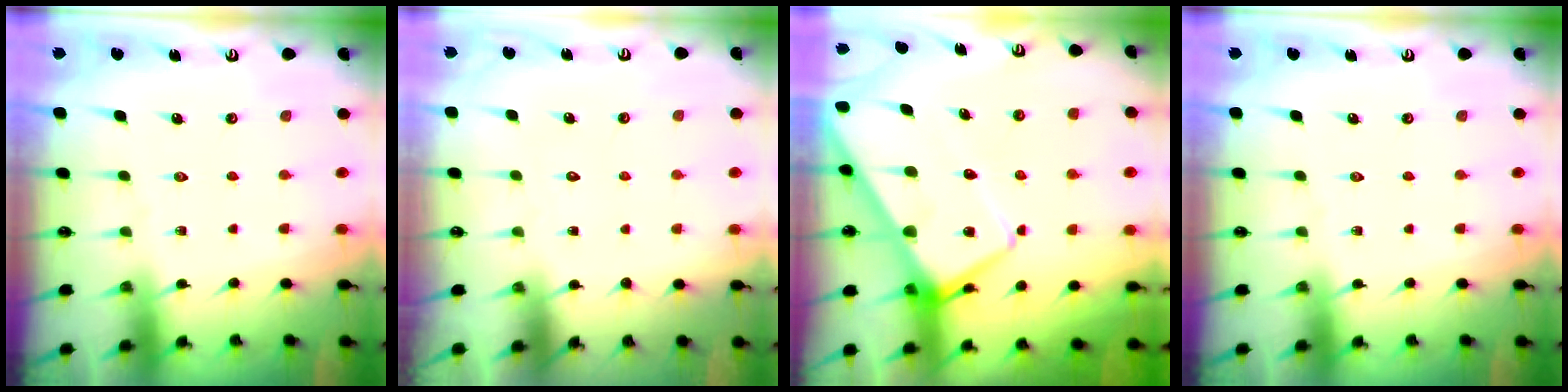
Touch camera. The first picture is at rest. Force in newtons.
{"total": 1.5, "press": 1.5, "slide": 0.1}
{"total": 11.8, "press": 11.7, "slide": 1.1}
{"total": 0.0}